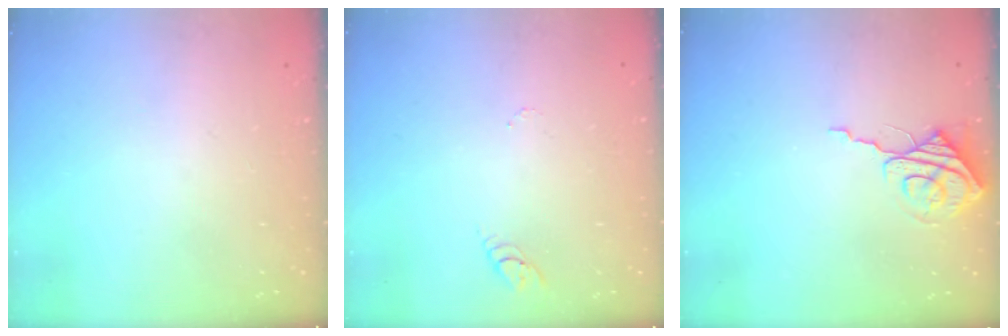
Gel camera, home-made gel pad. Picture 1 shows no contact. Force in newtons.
{"total": 2.9, "press": 2.9, "slide": 0.4}
{"total": 8.3, "press": 8.3, "slide": 0.7}